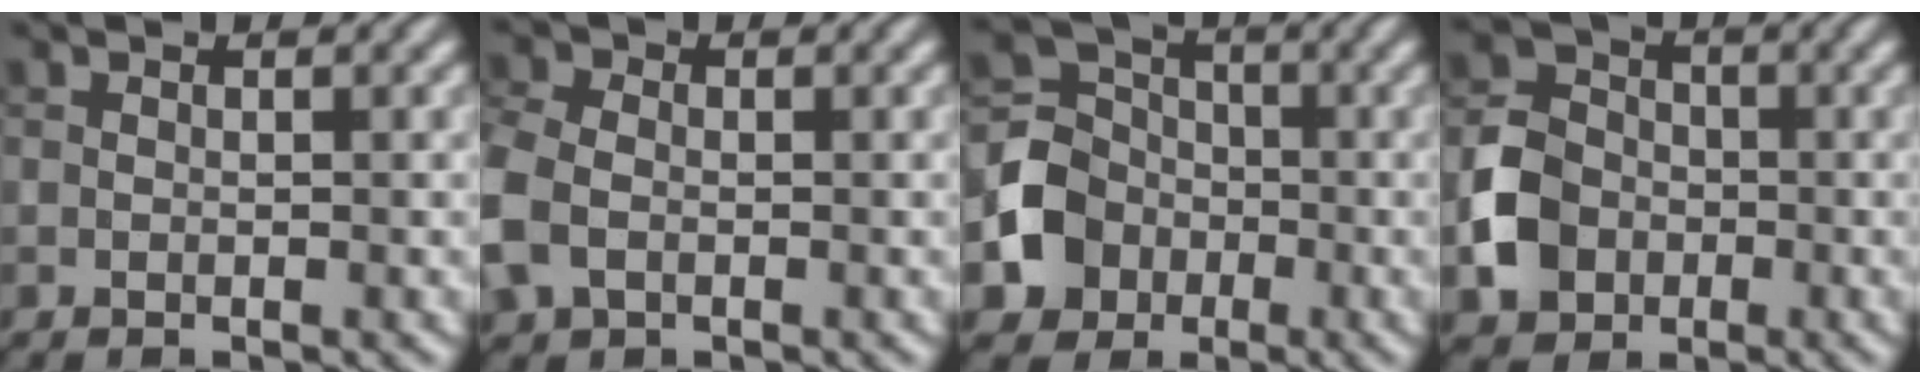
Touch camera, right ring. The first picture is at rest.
{"total": 5.0, "force": [-1.2, 3.7, 3.1], "torque": [-0.099, -0.002, -0.034]}
{"total": 5.1, "force": [-1.7, 4.6, 1.5], "torque": [-0.029, 0.007, -0.043]}
{"total": 5.1, "force": [-1.6, 4.3, 2.2], "torque": [-0.045, 0.004, -0.040]}